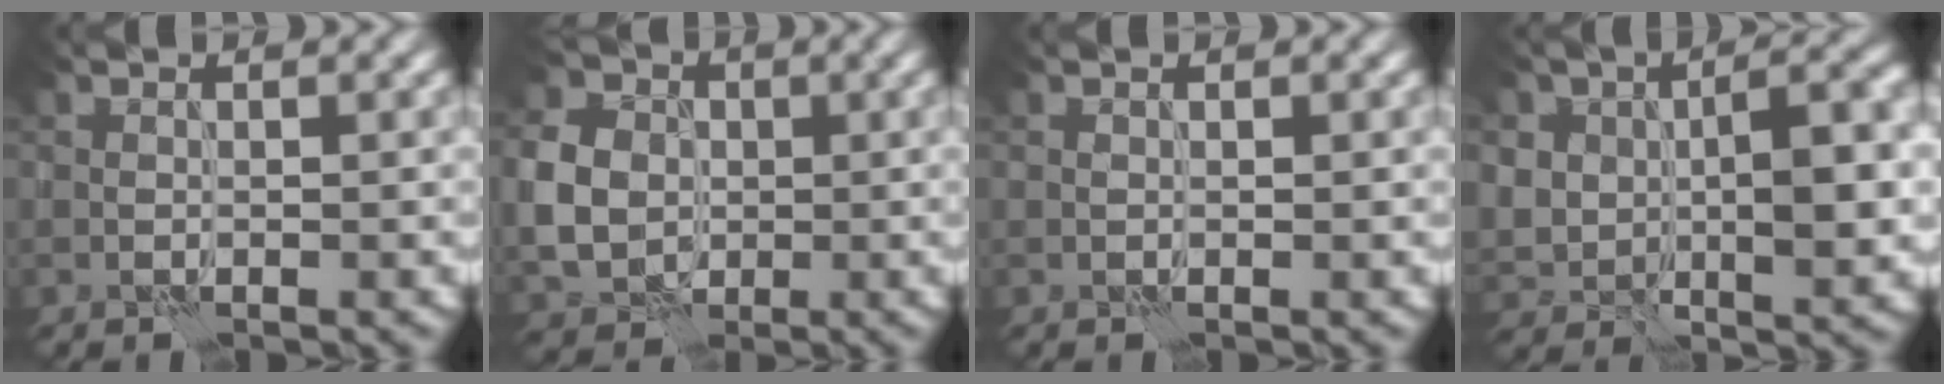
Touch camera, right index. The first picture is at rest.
{"total": 5.8, "force": [-0.1, 4.9, 3.0], "torque": [-0.074, 0.006, -0.008]}
{"total": 0.0}
{"total": 8.7, "force": [0.5, 5.4, 6.8], "torque": [-0.116, -0.001, 0.010]}